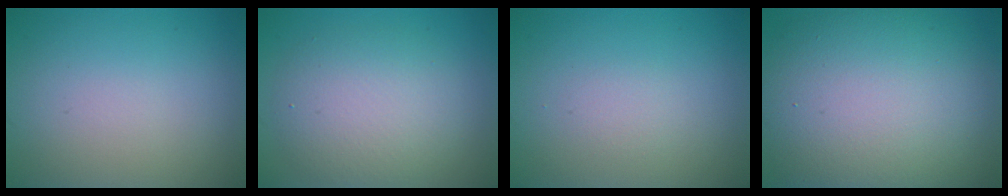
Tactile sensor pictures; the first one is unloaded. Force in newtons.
{"total": 5.4, "press": 5.3, "slide": 0.4}
{"total": 1.0, "press": 0.9, "slide": 0.1}
{"total": 13.8, "press": 13.7, "slide": 1.2}